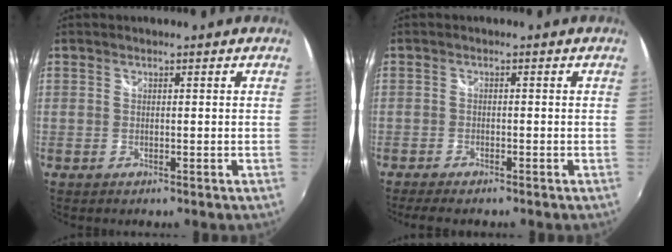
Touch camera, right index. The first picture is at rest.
{"total": 4.7, "force": [-4.0, 1.1, 2.3], "torque": [-0.056, -0.019, -0.068]}